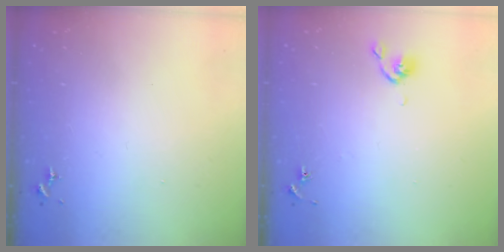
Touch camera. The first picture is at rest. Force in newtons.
{"total": 5.0, "press": 4.9, "slide": 0.7}